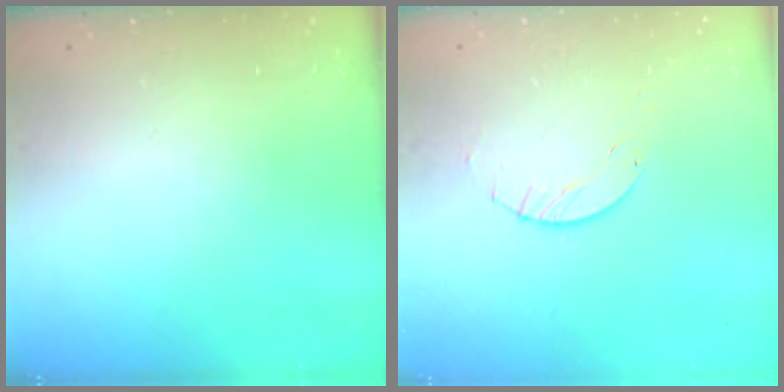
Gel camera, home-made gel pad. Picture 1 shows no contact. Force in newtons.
{"total": 2.9, "press": 2.9, "slide": 0.4}